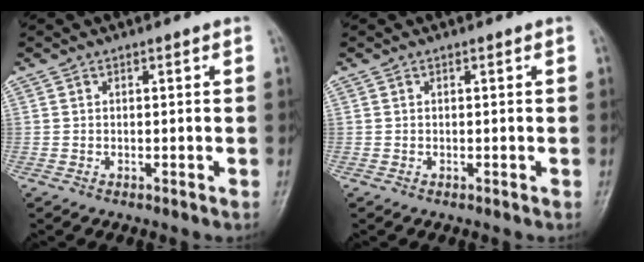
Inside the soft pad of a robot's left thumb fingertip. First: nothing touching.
{"total": 0.0}